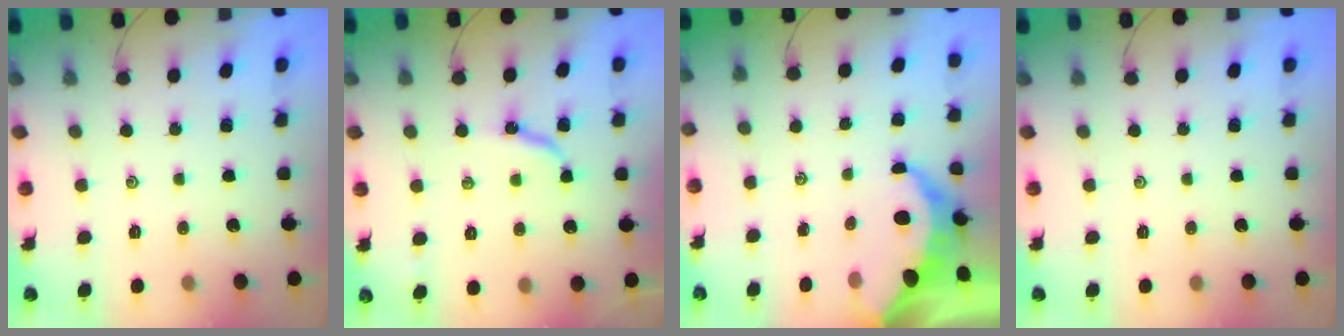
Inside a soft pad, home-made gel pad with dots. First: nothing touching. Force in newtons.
{"total": 6.6, "press": 6.6, "slide": 0.2}
{"total": 6.8, "press": 6.8, "slide": 0.8}
{"total": 0.0}